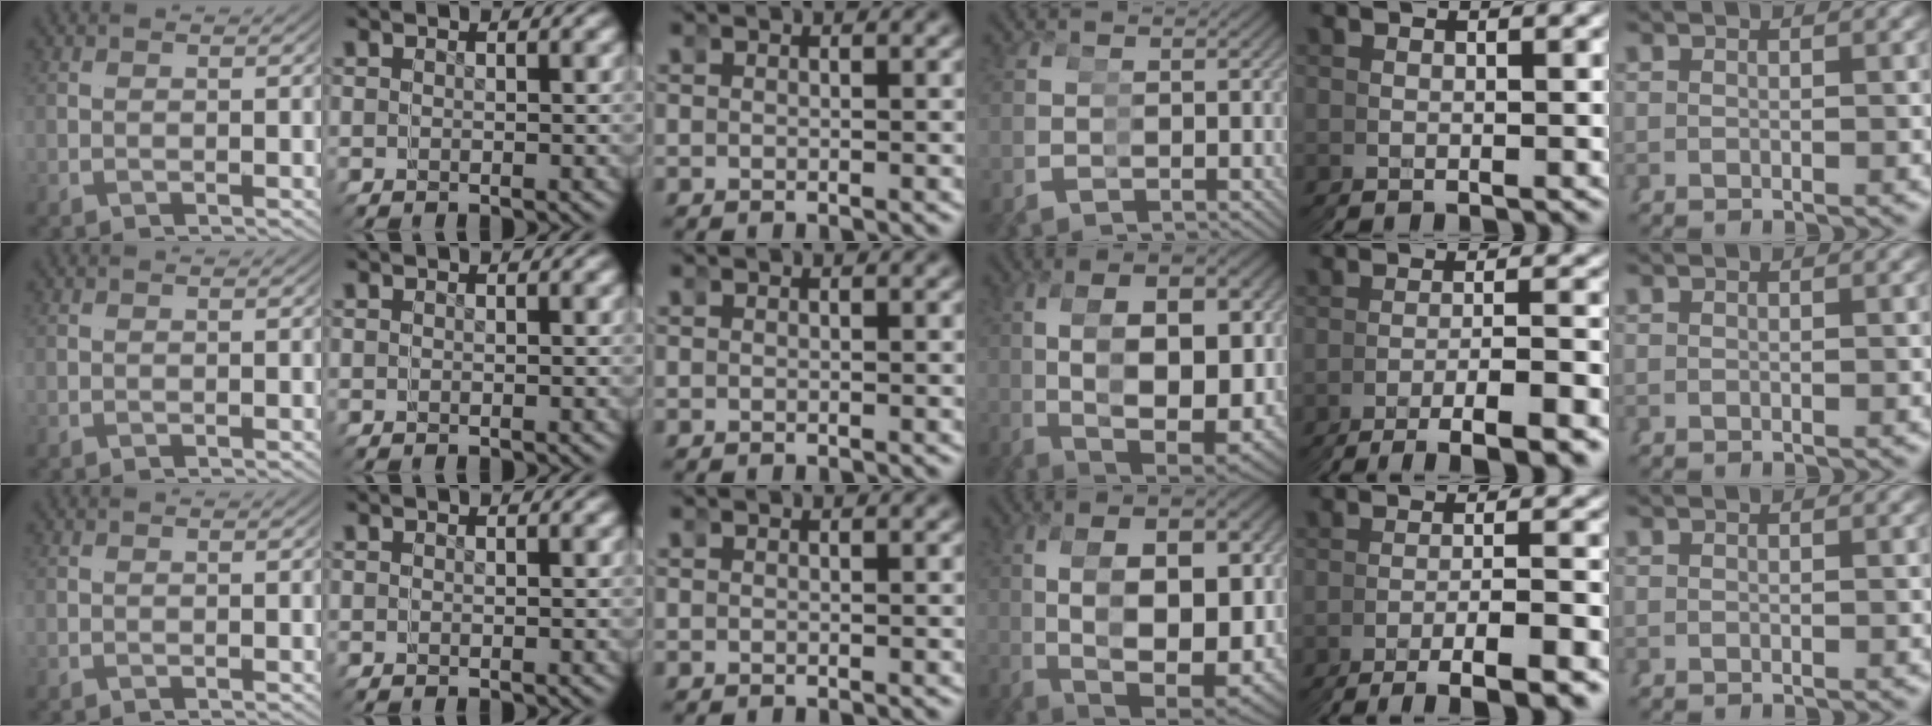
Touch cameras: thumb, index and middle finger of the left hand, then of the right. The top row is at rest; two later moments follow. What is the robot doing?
{"motion": "grasp_and_lifting", "object": "bandage"}